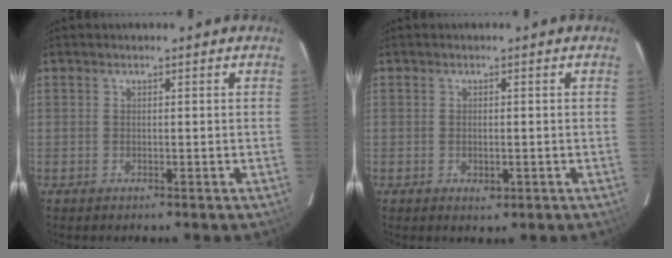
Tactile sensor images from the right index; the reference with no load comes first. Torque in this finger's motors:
{"motor_torque": [0.10, -0.15, -0.05, 0.01]}